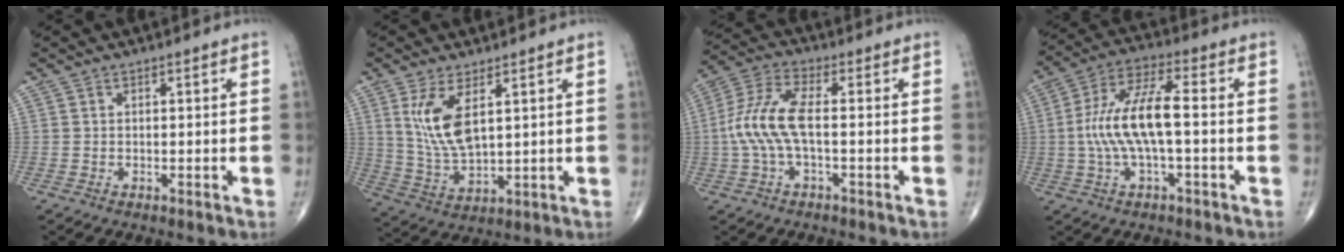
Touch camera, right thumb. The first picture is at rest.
{"total": 9.6, "force": [3.4, 4.0, 8.0], "torque": [-0.160, -0.021, 0.079]}
{"total": 9.8, "force": [-0.9, 3.6, 9.1], "torque": [-0.218, 0.028, -0.021]}
{"total": 12.5, "force": [-0.9, 3.9, 11.8], "torque": [-0.250, 0.036, -0.019]}